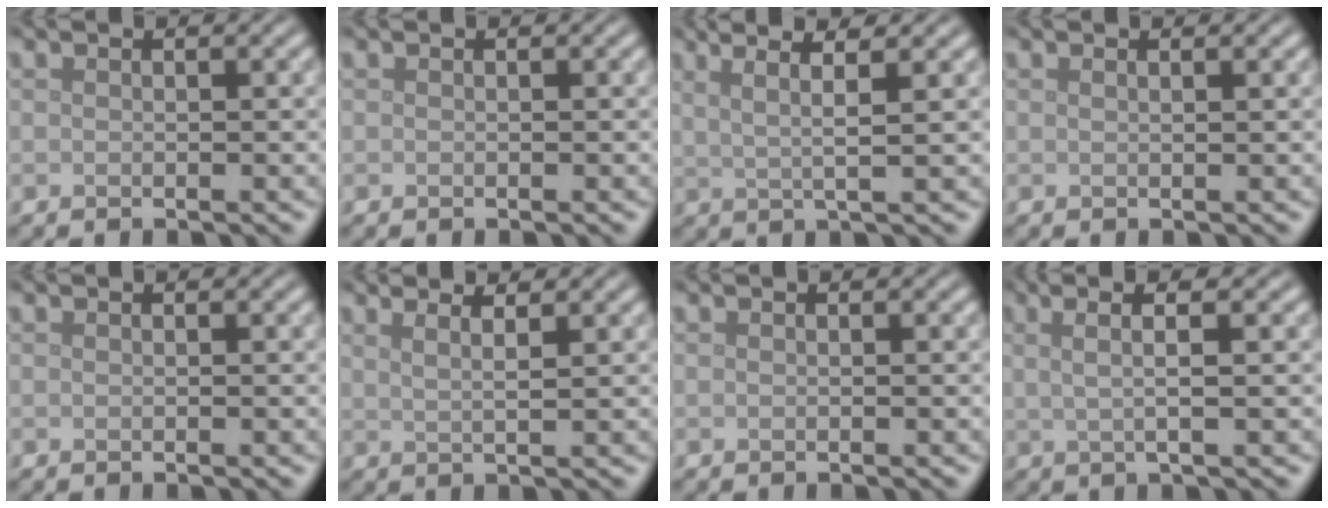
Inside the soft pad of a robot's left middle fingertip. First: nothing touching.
{"total": 0.0}
{"total": 4.2, "force": [2.3, 0.9, 3.4], "torque": [-0.054, 0.012, 0.016]}
{"total": 0.8, "force": [0.5, 0.3, 0.5], "torque": [-0.001, -0.001, 0.002]}
{"total": 0.0}
{"total": 3.7, "force": [2.5, 1.5, 2.4], "torque": [-0.014, 0.023, 0.002]}
{"total": 0.0}
{"total": 3.7, "force": [1.1, 0.9, 3.4], "torque": [-0.052, 0.004, 0.008]}